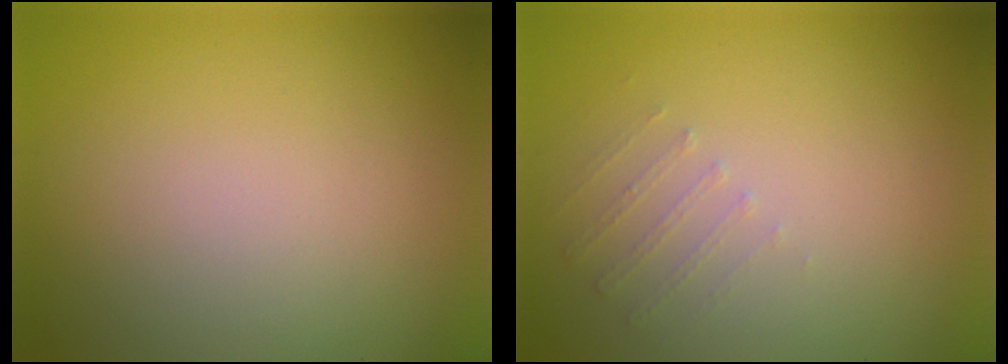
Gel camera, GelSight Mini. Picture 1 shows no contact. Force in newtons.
{"total": 0.6, "press": 0.5, "slide": 0.4}